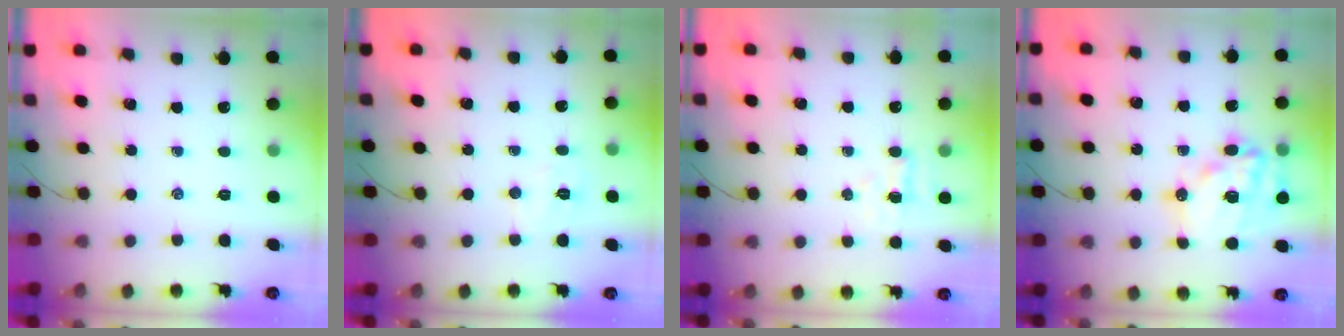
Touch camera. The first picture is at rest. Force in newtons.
{"total": 5.8, "press": 5.7, "slide": 1.2}
{"total": 2.7, "press": 2.6, "slide": 0.7}
{"total": 15.6, "press": 15.2, "slide": 3.4}